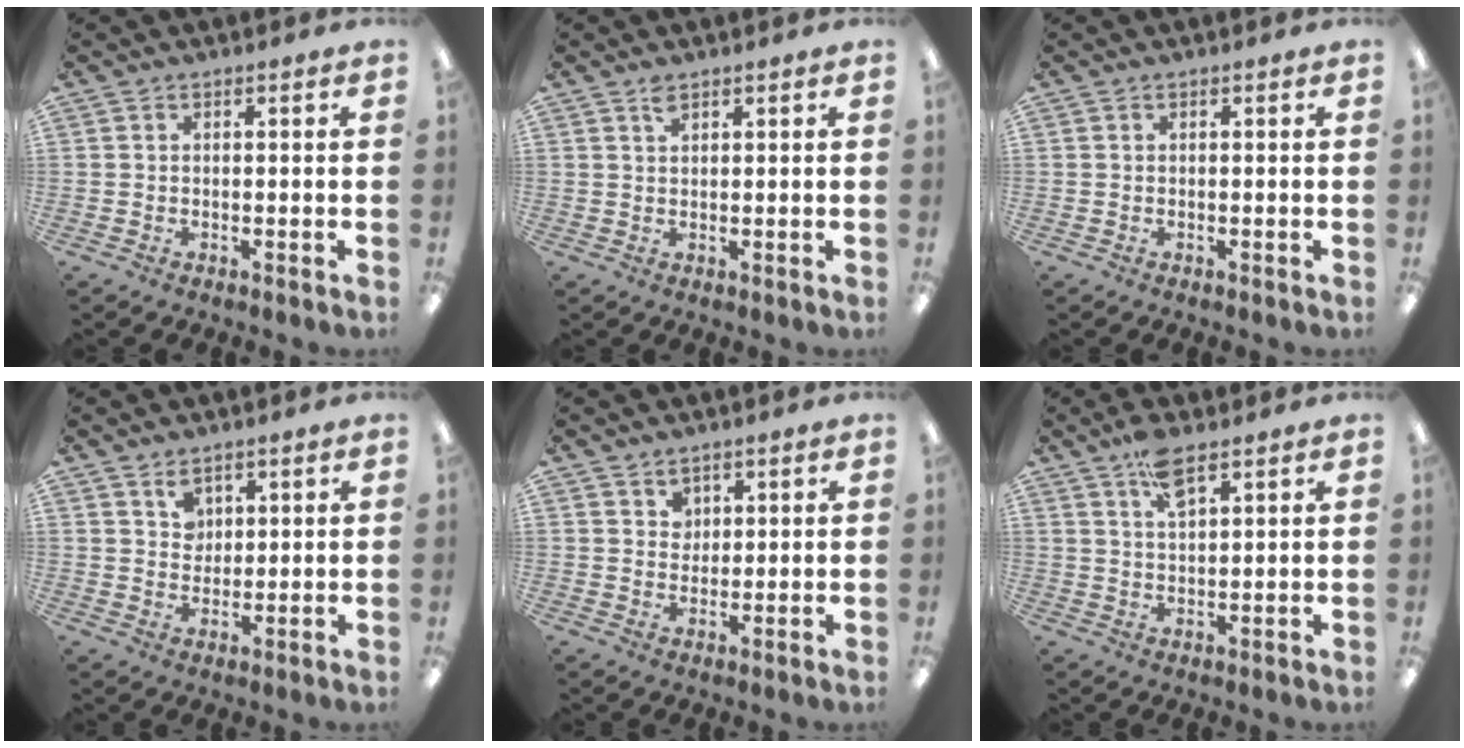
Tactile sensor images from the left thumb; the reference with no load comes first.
{"total": 1.9, "force": [1.5, 0.7, 1.0], "torque": [-0.017, -0.003, 0.025]}
{"total": 0.0}
{"total": 4.2, "force": [2.7, 3.0, 1.1], "torque": [-0.006, -0.009, 0.047]}
{"total": 3.2, "force": [2.1, 2.4, 0.5], "torque": [0.008, -0.010, 0.035]}
{"total": 6.3, "force": [4.2, 2.1, 4.2], "torque": [-0.079, -0.011, 0.072]}